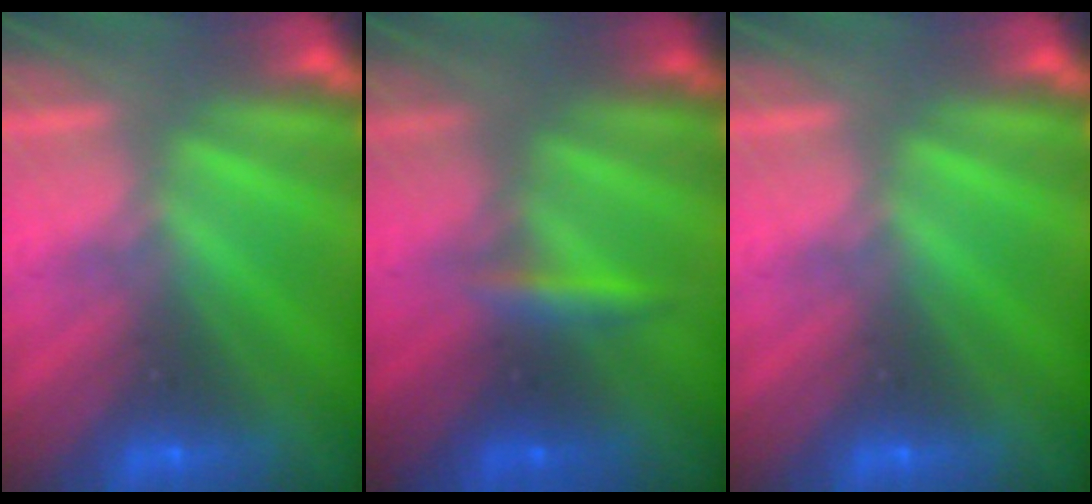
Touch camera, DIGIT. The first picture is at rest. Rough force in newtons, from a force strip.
{"total": 2.3}
{"total": 0.0}